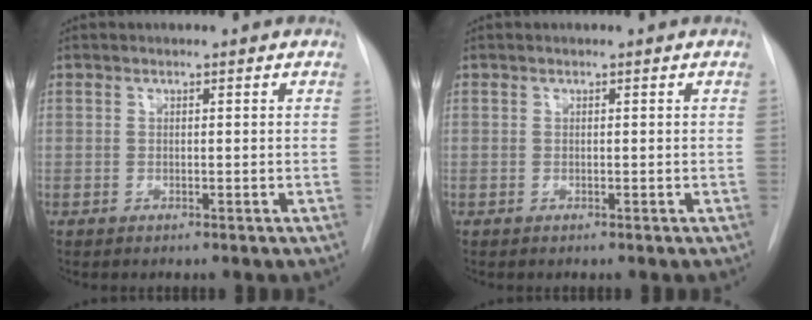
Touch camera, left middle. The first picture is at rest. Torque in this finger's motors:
{"motor_torque": [0.27, -0.21, 0.02, 0.01]}